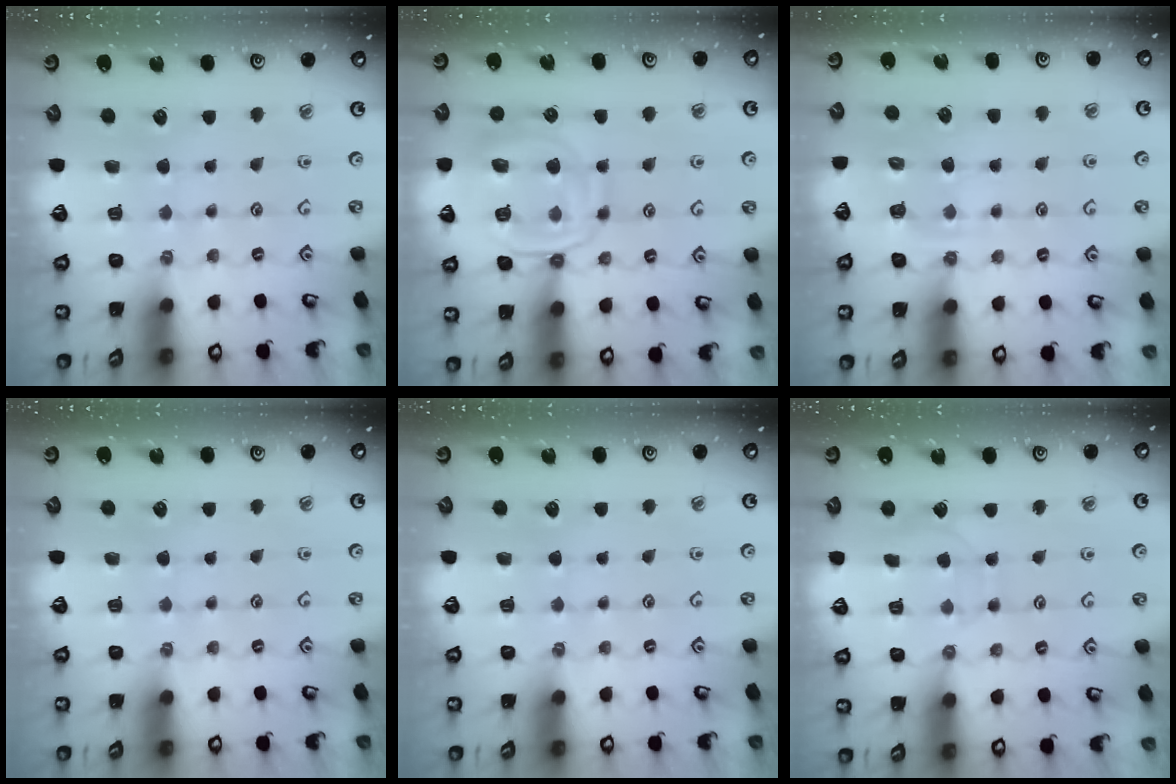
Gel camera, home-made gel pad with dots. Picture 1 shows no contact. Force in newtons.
{"total": 13.9, "press": 13.8, "slide": 1.5}
{"total": 5.9, "press": 5.8, "slide": 1.1}
{"total": 0.0}
{"total": 0.0}
{"total": 5.6, "press": 5.5, "slide": 0.6}